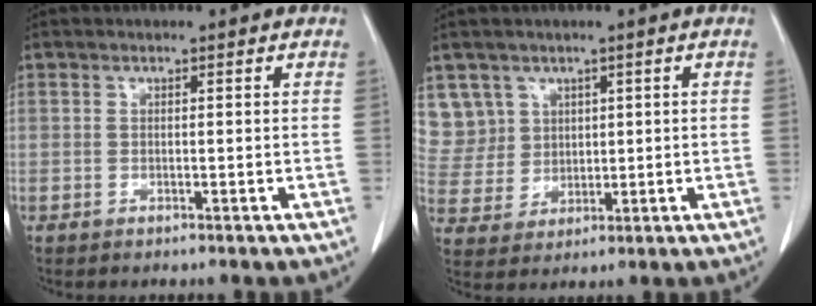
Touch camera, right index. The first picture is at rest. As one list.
[{"total": 7.4, "force": [3.7, 6.5, -0.2], "torque": [-0.001, 0.020, 0.090]}]